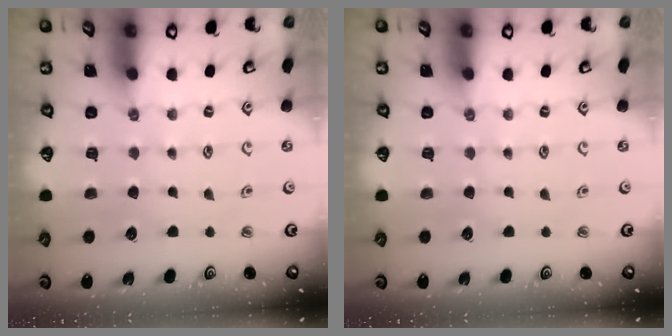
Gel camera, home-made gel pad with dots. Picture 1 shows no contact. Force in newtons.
{"total": 0.0}